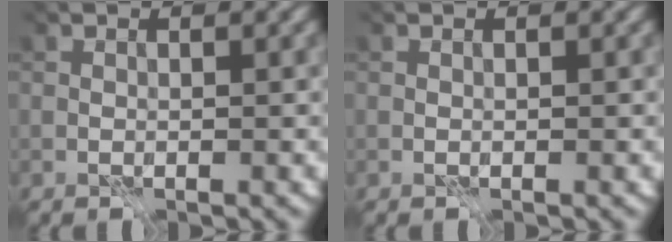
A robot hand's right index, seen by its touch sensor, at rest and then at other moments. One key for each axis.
{"total": 0.0}